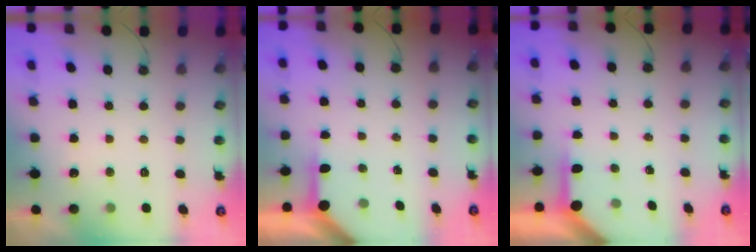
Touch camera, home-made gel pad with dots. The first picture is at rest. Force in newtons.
{"total": 3.6, "press": 3.5, "slide": 0.5}
{"total": 3.9, "press": 3.8, "slide": 0.3}